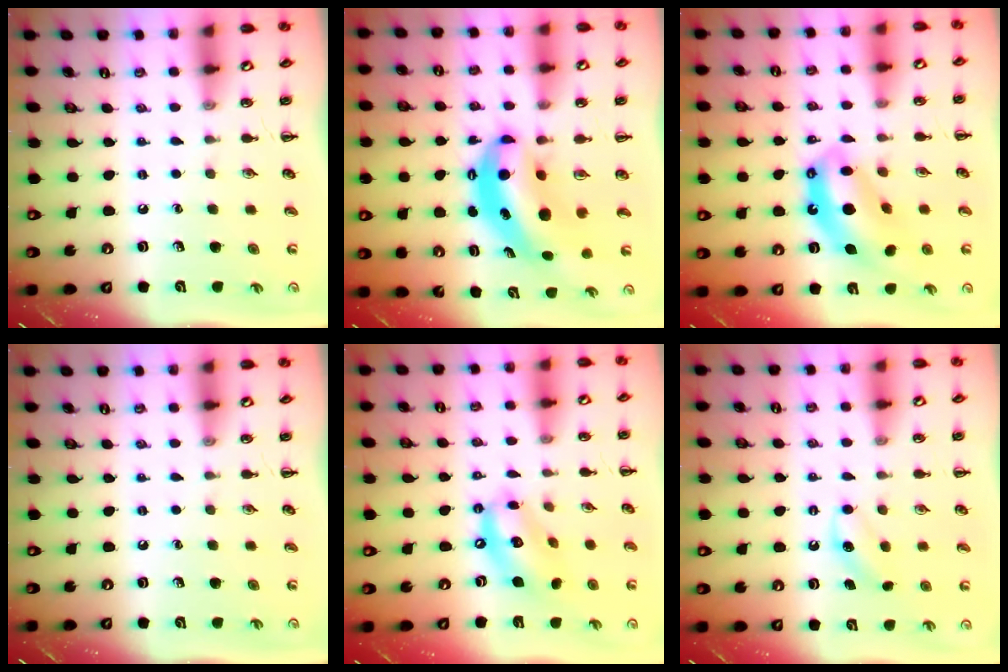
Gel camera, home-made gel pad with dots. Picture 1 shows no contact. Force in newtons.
{"total": 8.9, "press": 8.6, "slide": 2.1}
{"total": 12.1, "press": 11.6, "slide": 3.4}
{"total": 0.0}
{"total": 13.4, "press": 13.2, "slide": 2.6}
{"total": 4.6, "press": 4.5, "slide": 1.1}